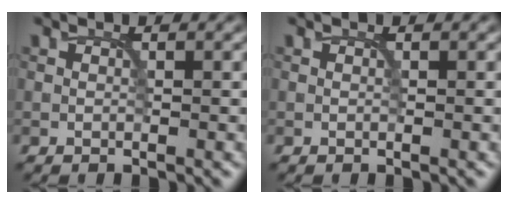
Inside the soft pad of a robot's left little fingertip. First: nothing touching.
{"total": 0.0}